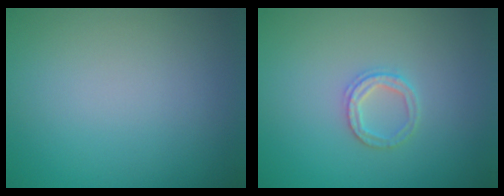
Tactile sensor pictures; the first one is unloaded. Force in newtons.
{"total": 1.9, "press": 1.8, "slide": 0.4}